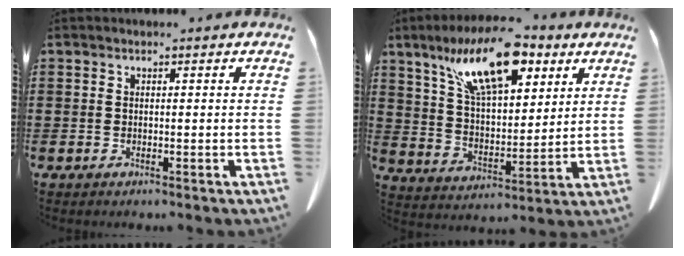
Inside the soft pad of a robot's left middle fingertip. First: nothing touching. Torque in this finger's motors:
{"motor_torque": [2.14, 0.00, 0.56, 0.21]}